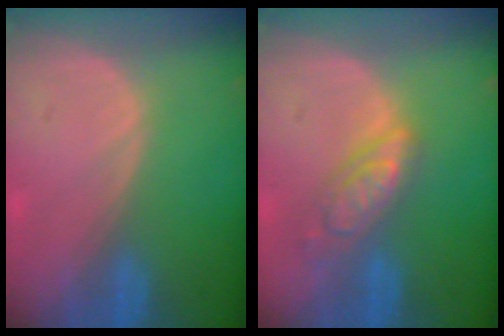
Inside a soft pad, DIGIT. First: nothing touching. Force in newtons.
{"total": 6.1, "press": 5.3, "slide": 2.9}